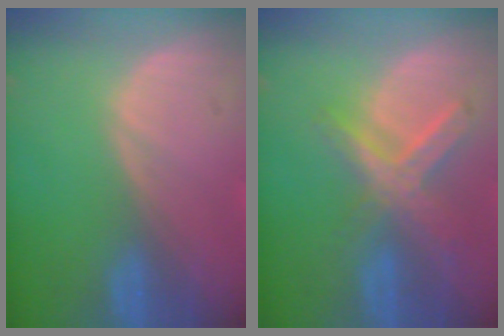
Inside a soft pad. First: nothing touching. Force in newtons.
{"total": 6.9, "press": 6.2, "slide": 3.0}